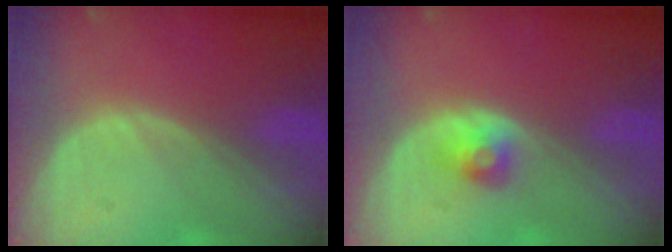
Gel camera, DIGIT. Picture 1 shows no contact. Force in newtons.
{"total": 2.6, "press": 2.4, "slide": 1.0}